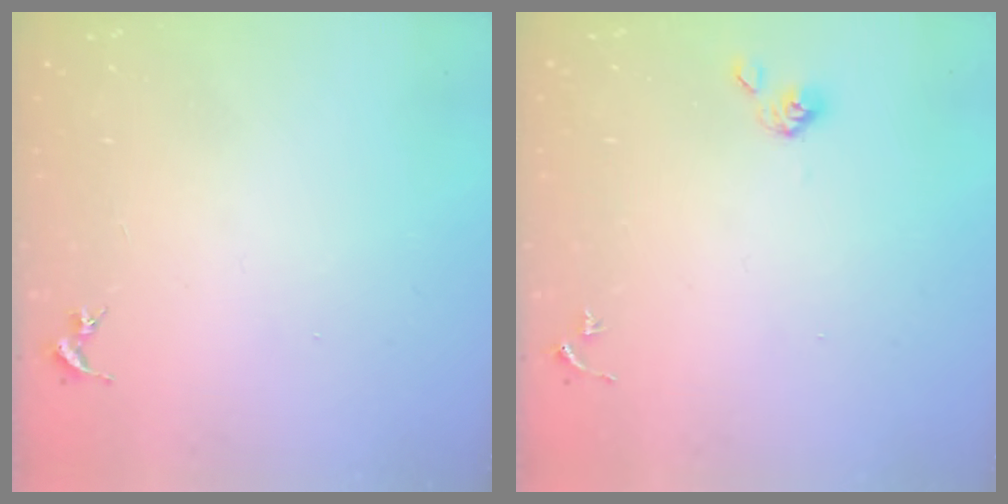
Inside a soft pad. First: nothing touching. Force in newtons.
{"total": 4.0, "press": 3.9, "slide": 0.8}